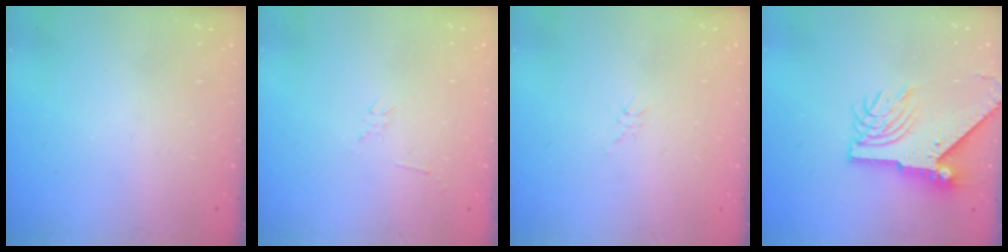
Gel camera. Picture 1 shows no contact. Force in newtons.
{"total": 2.3, "press": 2.3, "slide": 0.4}
{"total": 3.7, "press": 3.6, "slide": 0.7}
{"total": 11.5, "press": 11.4, "slide": 1.3}